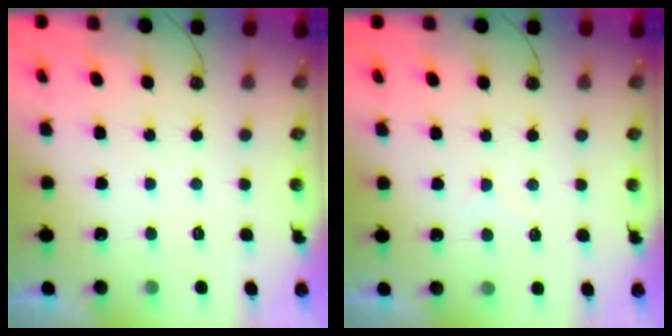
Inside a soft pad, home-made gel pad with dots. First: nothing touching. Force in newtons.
{"total": 4.3, "press": 4.2, "slide": 0.6}